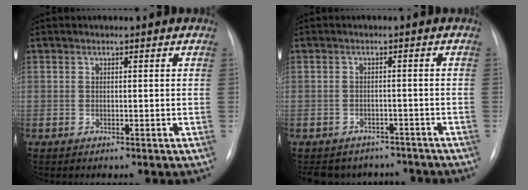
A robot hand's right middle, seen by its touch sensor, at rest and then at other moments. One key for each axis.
{"total": 8.5, "fx": -7.5, "fy": 3.9, "fz": 0.5, "tx": -0.003, "ty": 0.015, "tz": -0.087}